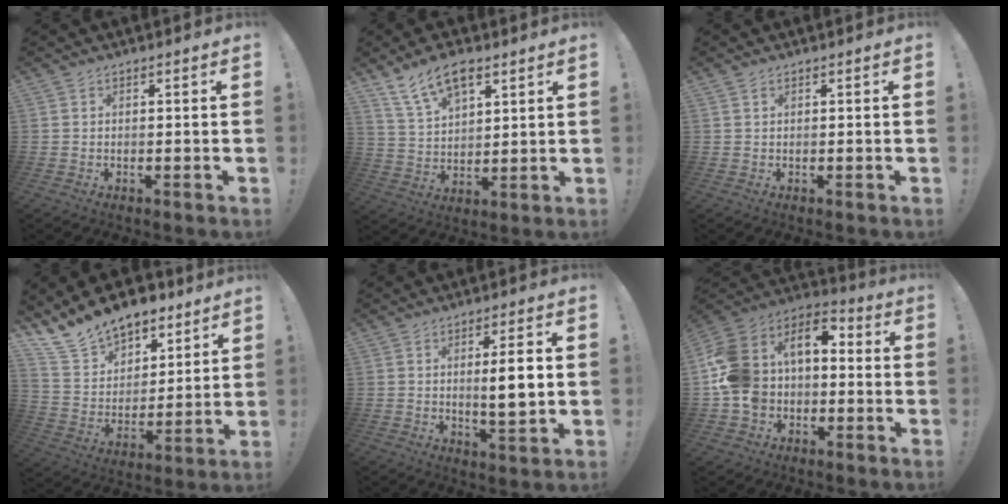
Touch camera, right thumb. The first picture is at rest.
{"total": 11.7, "force": [7.5, 6.0, 6.7], "torque": [-0.113, -0.027, 0.140]}
{"total": 0.6, "force": [0.4, 0.3, 0.2], "torque": [0.002, -0.003, 0.007]}
{"total": 15.4, "force": [12.5, 7.9, 4.2], "torque": [-0.083, -0.090, 0.233]}
{"total": 7.1, "force": [0.8, 0.9, 7.0], "torque": [-0.101, -0.009, 0.006]}
{"total": 14.5, "force": [0.5, 11.7, 8.6], "torque": [-0.167, 0.000, 0.018]}